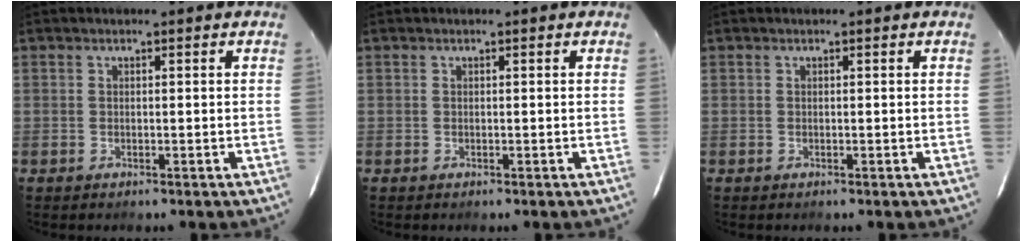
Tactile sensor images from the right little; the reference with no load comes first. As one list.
[{"total": 0.0}, {"total": 0.0}]